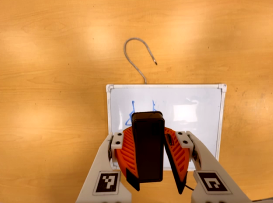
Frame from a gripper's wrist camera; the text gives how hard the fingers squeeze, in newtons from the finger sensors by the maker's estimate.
{"total": 7.4, "left": 8.2, "right": 6.5}